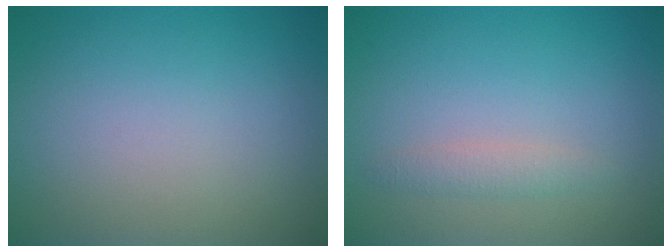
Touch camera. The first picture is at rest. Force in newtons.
{"total": 1.3, "press": 1.3, "slide": 0.0}